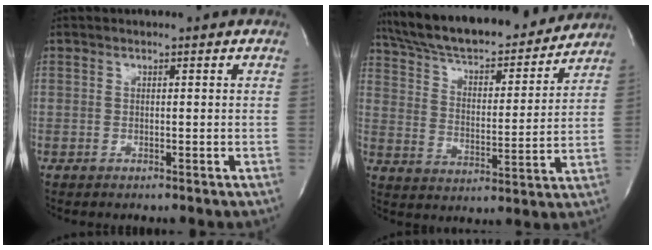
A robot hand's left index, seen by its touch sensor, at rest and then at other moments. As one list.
[{"total": 22.7, "force": [20.4, 4.8, 8.8], "torque": [-0.153, 0.008, 0.304]}]